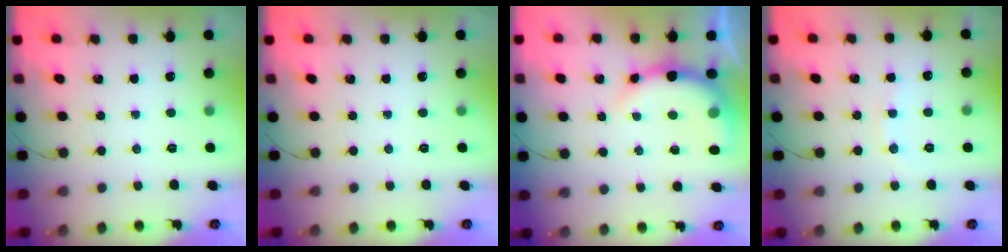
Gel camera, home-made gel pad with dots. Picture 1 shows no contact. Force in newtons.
{"total": 0.0}
{"total": 8.8, "press": 8.6, "slide": 1.9}
{"total": 5.5, "press": 5.3, "slide": 1.5}